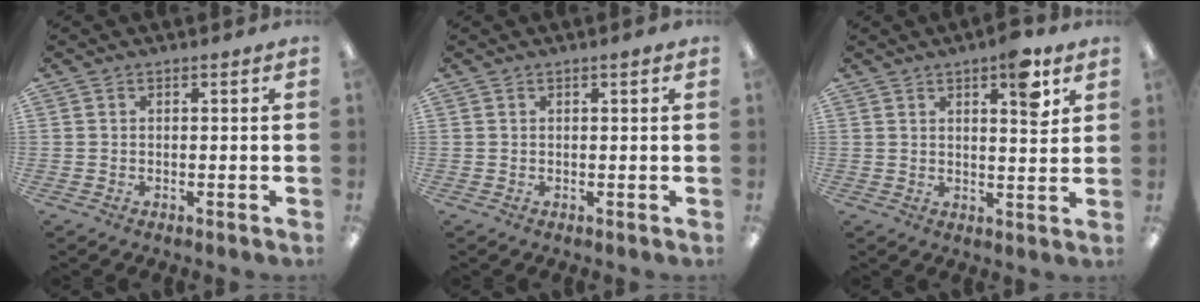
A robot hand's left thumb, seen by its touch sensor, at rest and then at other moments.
{"total": 0.9, "force": [0.5, 0.1, 0.8], "torque": [-0.017, 0.003, 0.008]}
{"total": 7.7, "force": [4.5, 2.2, 5.8], "torque": [-0.068, -0.024, 0.065]}